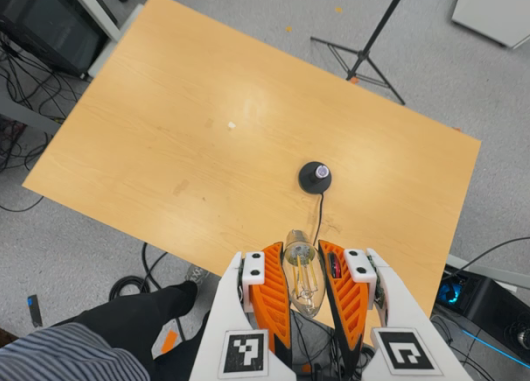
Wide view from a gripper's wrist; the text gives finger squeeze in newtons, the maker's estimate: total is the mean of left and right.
{"total": 23.1, "left": 24.5, "right": 21.7}